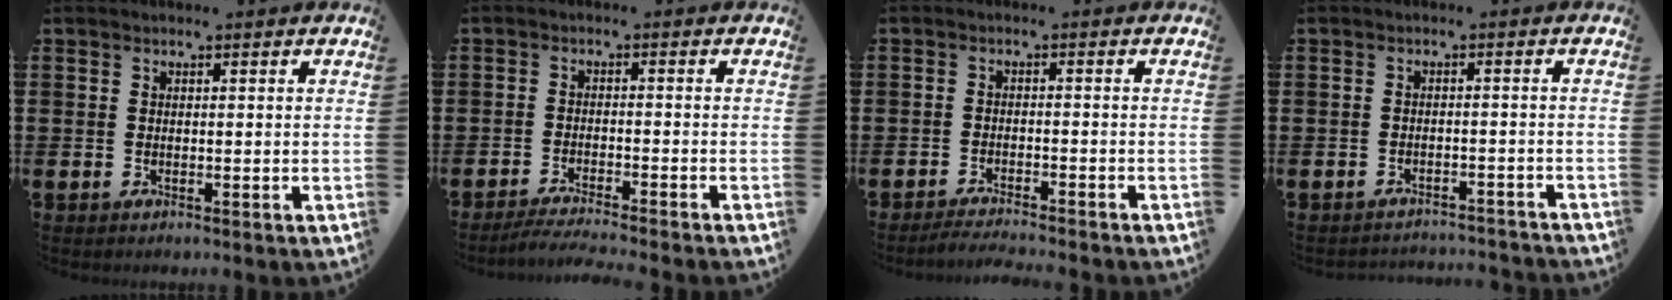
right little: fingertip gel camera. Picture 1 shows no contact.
{"total": 2.5, "force": [-2.2, -0.3, 1.1], "torque": [-0.016, 0.000, -0.041]}
{"total": 1.9, "force": [-1.8, -0.2, 0.5], "torque": [-0.007, 0.004, -0.036]}
{"total": 1.6, "force": [-1.6, -0.1, -0.1], "torque": [-0.003, 0.004, -0.035]}